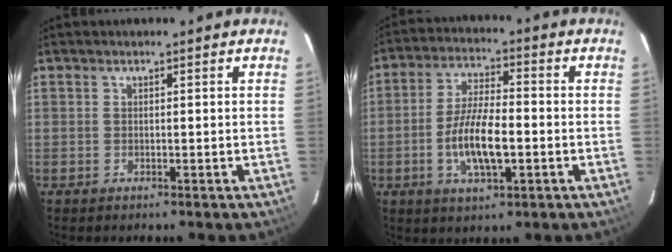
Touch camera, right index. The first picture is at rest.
{"total": 10.0, "force": [-2.6, 3.4, 9.1], "torque": [-0.182, 0.002, -0.046]}